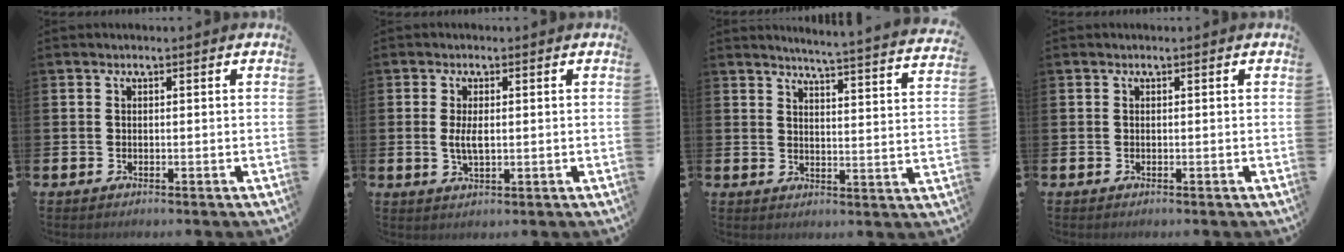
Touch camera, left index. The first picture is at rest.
{"total": 2.9, "force": [0.2, 1.2, 2.6], "torque": [-0.039, -0.002, 0.000]}
{"total": 4.5, "force": [4.4, -0.8, 0.7], "torque": [-0.027, -0.045, 0.072]}
{"total": 0.0}